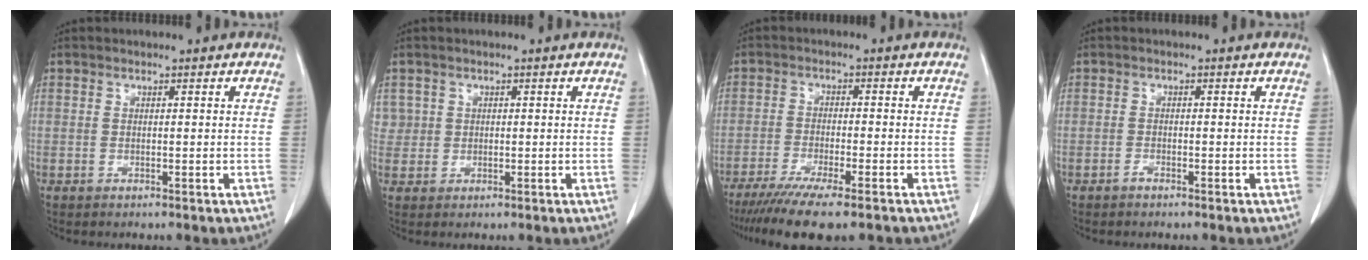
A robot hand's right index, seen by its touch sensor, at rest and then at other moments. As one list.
[{"total": 3.2, "force": [0.7, 3.1, 0.2], "torque": [0.008, 0.014, 0.018]}, {"total": 12.6, "force": [-9.5, 1.8, 8.1], "torque": [-0.133, -0.025, -0.149]}, {"total": 1.1, "force": [-0.8, 0.5, 0.7], "torque": [-0.012, 0.002, -0.014]}]